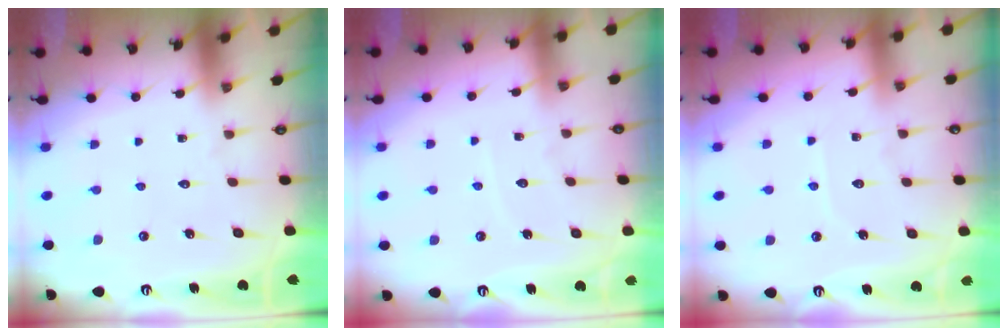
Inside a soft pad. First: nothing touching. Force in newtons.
{"total": 3.5, "press": 3.5, "slide": 0.1}
{"total": 4.7, "press": 4.7, "slide": 0.6}